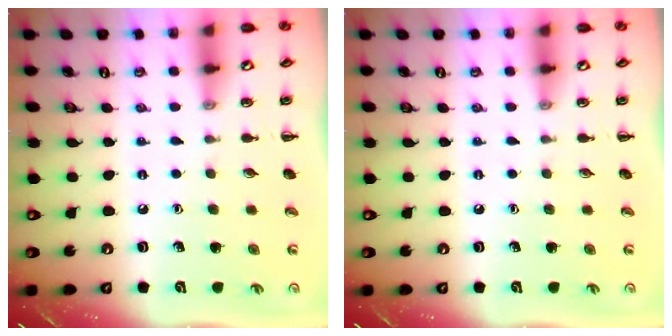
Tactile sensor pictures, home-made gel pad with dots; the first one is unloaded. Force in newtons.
{"total": 0.0}